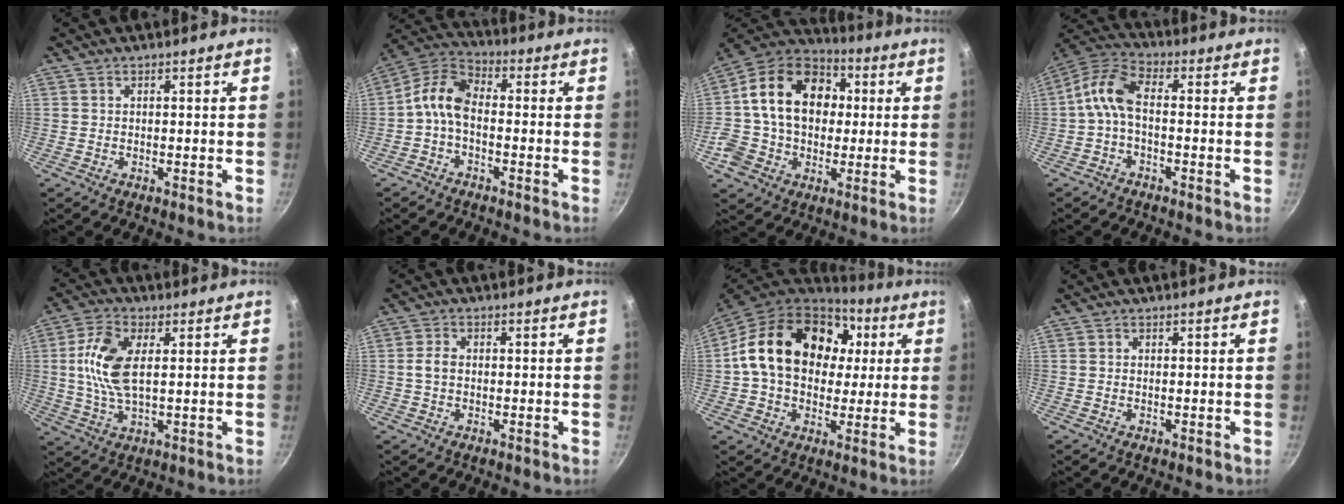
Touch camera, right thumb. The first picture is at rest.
{"total": 7.8, "force": [-1.6, 4.6, 6.1], "torque": [-0.121, 0.039, -0.047]}
{"total": 20.5, "force": [2.0, 16.0, 12.6], "torque": [-0.201, 0.041, 0.027]}
{"total": 7.5, "force": [-1.2, 3.8, 6.3], "torque": [-0.139, 0.035, -0.039]}
{"total": 10.4, "force": [1.9, 5.0, 8.9], "torque": [-0.180, 0.006, 0.033]}
{"total": 2.6, "force": [-0.1, 1.8, 1.9], "torque": [-0.039, 0.010, -0.005]}
{"total": 22.5, "force": [4.6, 16.4, 14.8], "torque": [-0.234, 0.020, 0.068]}
{"total": 0.0}